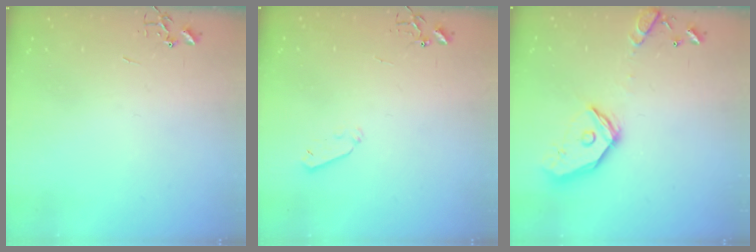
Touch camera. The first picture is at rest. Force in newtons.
{"total": 4.0, "press": 3.9, "slide": 0.8}
{"total": 16.4, "press": 16.2, "slide": 2.5}